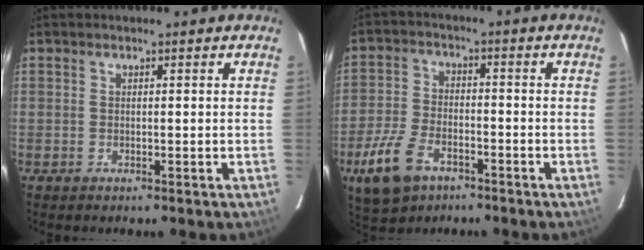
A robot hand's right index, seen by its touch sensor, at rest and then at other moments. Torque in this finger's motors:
{"motor_torque": [0.55, -0.55, 0.33, 0.05]}